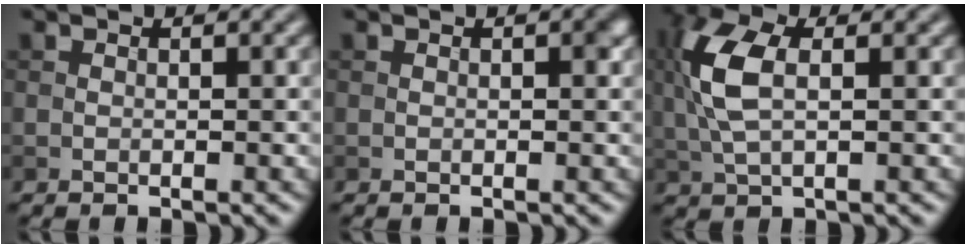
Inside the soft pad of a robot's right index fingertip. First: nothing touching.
{"total": 0.9, "force": [0.2, 0.4, 0.8], "torque": [-0.006, -0.001, 0.004]}
{"total": 5.8, "force": [0.9, 3.0, 4.9], "torque": [-0.123, 0.008, 0.016]}